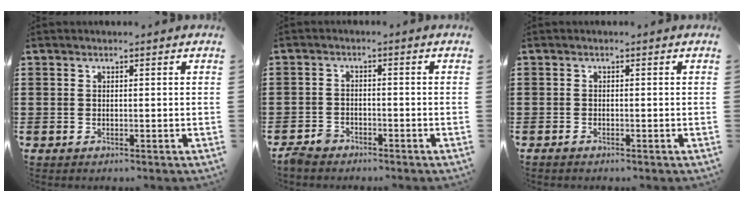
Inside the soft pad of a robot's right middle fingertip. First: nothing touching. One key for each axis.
{"total": 2.6, "fx": -2.4, "fy": 1.0, "fz": 0.5, "tx": -0.027, "ty": -0.001, "tz": -0.054}
{"total": 0.6, "fx": -0.6, "fy": 0.2, "fz": 0.2, "tx": -0.005, "ty": -0.002, "tz": -0.011}